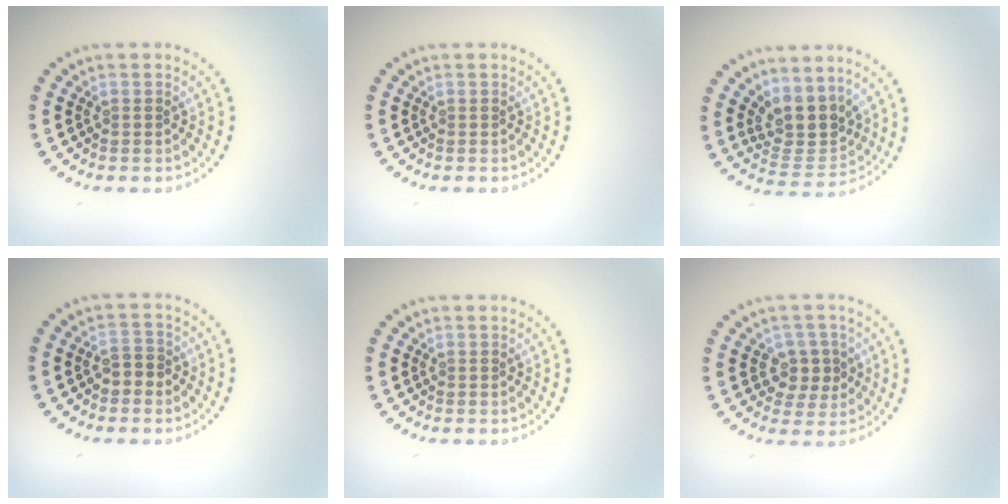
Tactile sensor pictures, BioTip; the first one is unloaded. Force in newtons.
{"total": 0.0}
{"total": 3.9, "press": 3.1, "slide": 2.4}
{"total": 1.9, "press": 1.7, "slide": 0.7}
{"total": 0.0}
{"total": 2.9, "press": 2.7, "slide": 1.0}